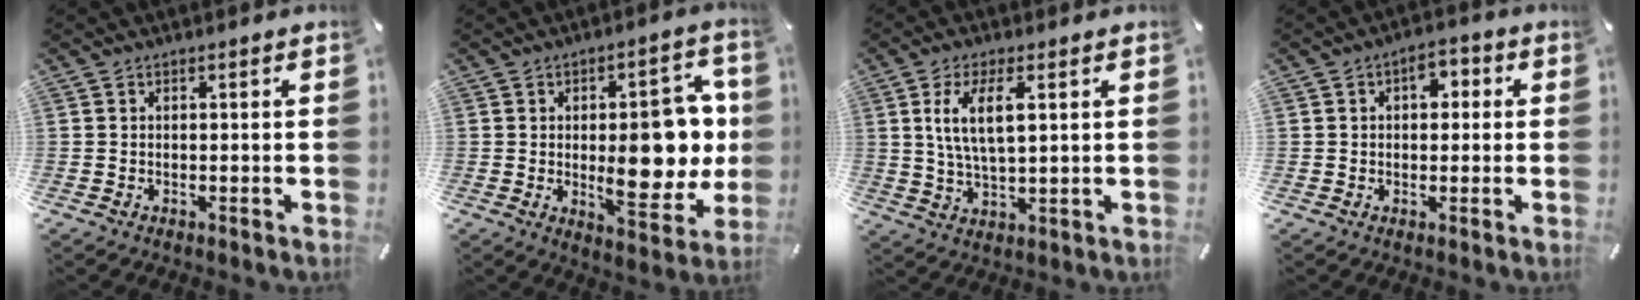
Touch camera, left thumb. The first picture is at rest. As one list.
[{"total": 18.2, "force": [0.1, 8.7, 15.9], "torque": [-0.199, -0.012, 0.002]}, {"total": 9.3, "force": [3.0, 3.5, 8.1], "torque": [-0.169, -0.001, 0.046]}, {"total": 4.8, "force": [0.5, 3.6, 3.1], "torque": [-0.033, 0.002, -0.001]}]